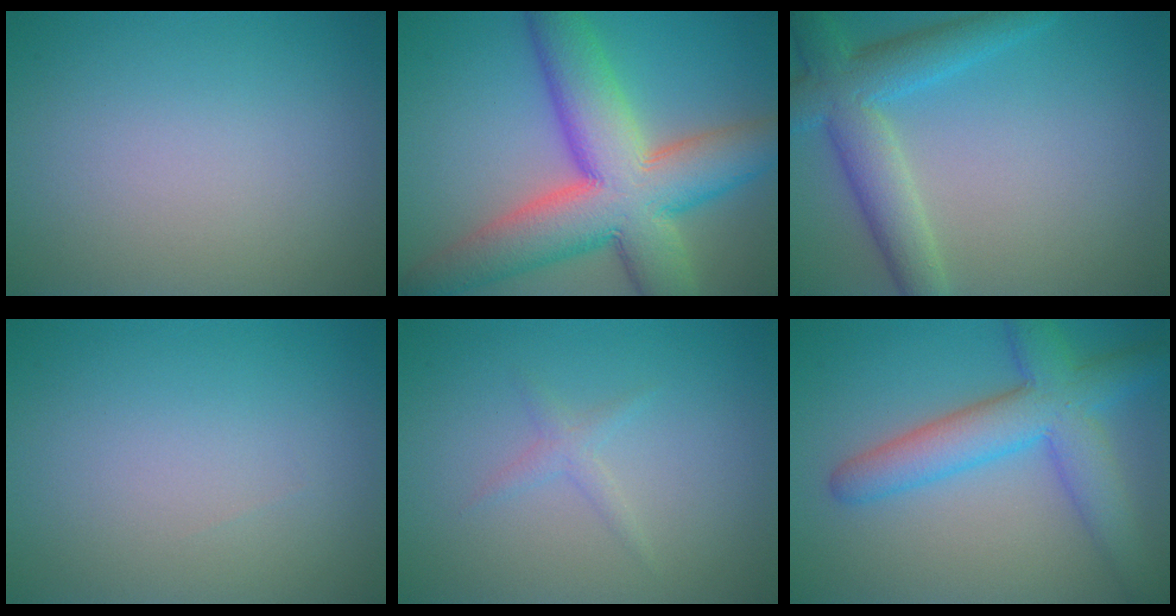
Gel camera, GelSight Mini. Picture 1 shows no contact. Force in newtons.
{"total": 12.8, "press": 12.8, "slide": 0.7}
{"total": 5.7, "press": 5.7, "slide": 0.1}
{"total": 0.0}
{"total": 1.1, "press": 1.1, "slide": 0.0}
{"total": 6.8, "press": 6.8, "slide": 0.2}